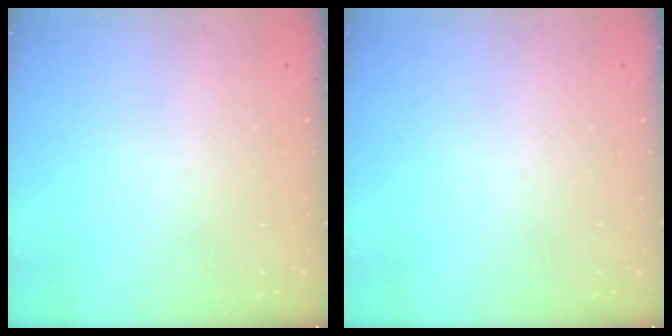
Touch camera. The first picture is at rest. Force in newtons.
{"total": 0.0}